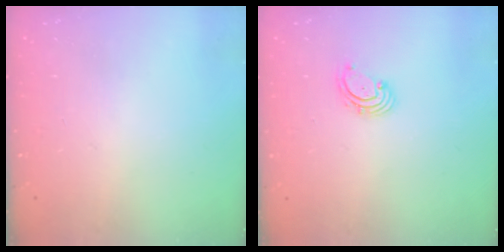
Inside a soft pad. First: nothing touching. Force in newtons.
{"total": 1.8, "press": 1.7, "slide": 0.7}